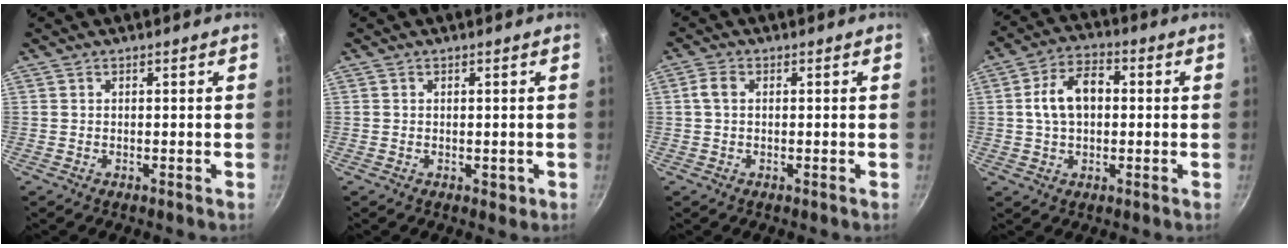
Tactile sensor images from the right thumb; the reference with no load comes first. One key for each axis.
{"total": 1.3, "fx": 0.0, "fy": 1.2, "fz": 0.6, "tx": -0.001, "ty": 0.001, "tz": 0.000}
{"total": 2.7, "fx": 0.4, "fy": 1.8, "fz": 1.9, "tx": -0.041, "ty": 0.008, "tz": 0.004}
{"total": 9.6, "fx": 0.9, "fy": 6.4, "fz": 7.1, "tx": -0.104, "ty": 0.025, "tz": 0.007}